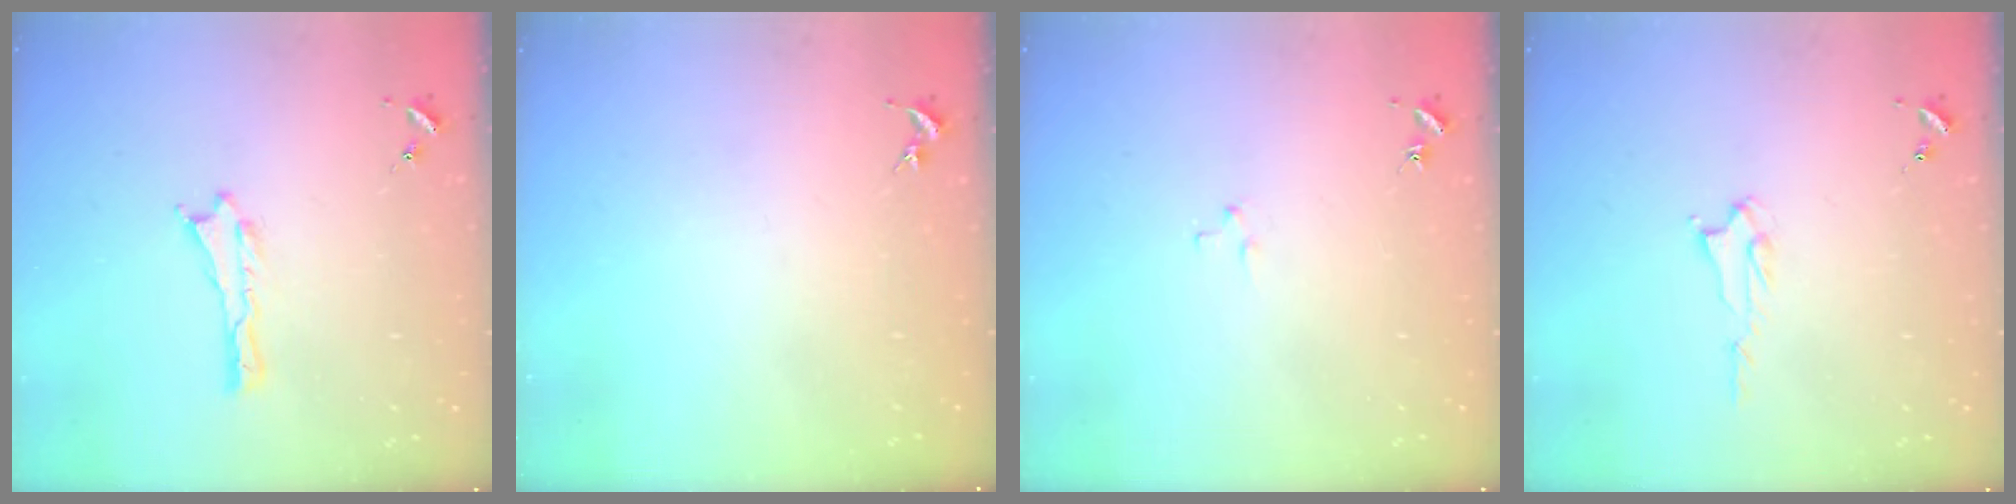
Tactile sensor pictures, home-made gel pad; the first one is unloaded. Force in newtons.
{"total": 0.0}
{"total": 1.8, "press": 1.8, "slide": 0.1}
{"total": 2.2, "press": 2.2, "slide": 0.4}